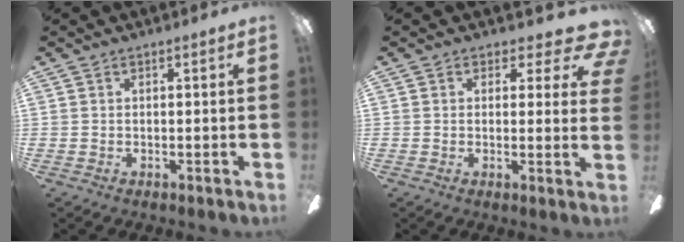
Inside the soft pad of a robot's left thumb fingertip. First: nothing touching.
{"total": 5.5, "force": [3.0, 2.9, 3.6], "torque": [-0.029, -0.023, 0.052]}